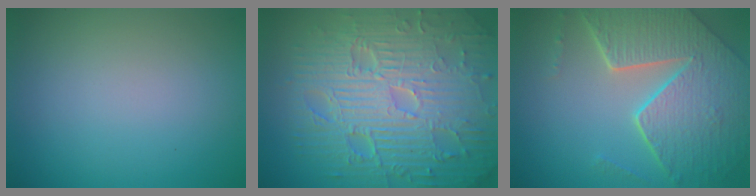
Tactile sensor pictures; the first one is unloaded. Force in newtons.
{"total": 12.2, "press": 7.8, "slide": 9.4}
{"total": 8.1, "press": 5.7, "slide": 5.7}